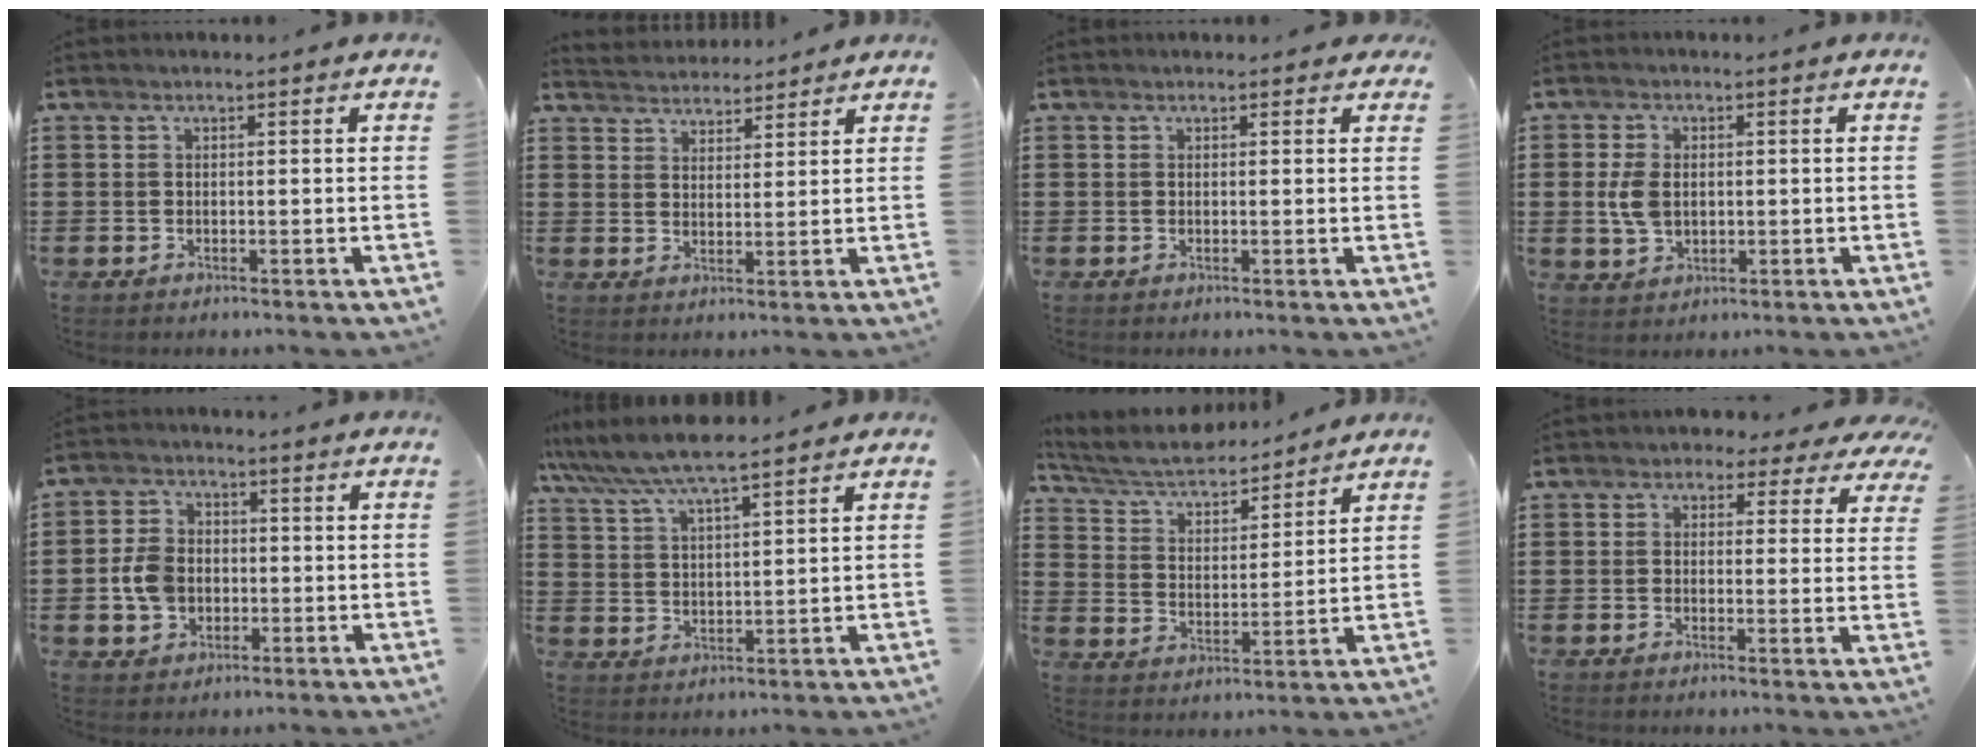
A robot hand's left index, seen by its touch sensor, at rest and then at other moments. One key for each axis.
{"total": 3.2, "fx": 3.1, "fy": 0.5, "fz": -0.6, "tx": -0.001, "ty": -0.010, "tz": 0.058}
{"total": 0.7, "fx": 0.4, "fy": 0.5, "fz": 0.2, "tx": 0.002, "ty": 0.002, "tz": 0.006}
{"total": 5.1, "fx": 0.3, "fy": 3.4, "fz": 3.8, "tx": -0.101, "ty": 0.004, "tz": -0.001}
{"total": 5.9, "fx": -1.0, "fy": 4.8, "fz": 3.3, "tx": -0.082, "ty": 0.009, "tz": -0.021}
{"total": 6.4, "fx": 5.7, "fy": 0.4, "fz": 2.8, "tx": -0.076, "ty": -0.024, "tz": 0.099}
{"total": 5.6, "fx": 5.2, "fy": 1.1, "fz": 1.9, "tx": -0.061, "ty": -0.031, "tz": 0.087}
{"total": 2.5, "fx": 1.9, "fy": 1.4, "fz": 0.8, "tx": -0.018, "ty": 0.000, "tz": 0.031}